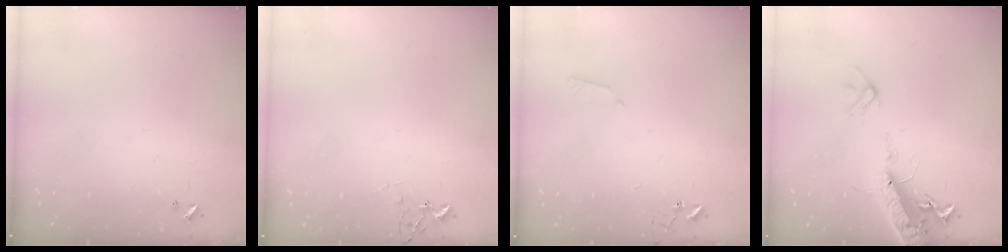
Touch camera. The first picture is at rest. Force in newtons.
{"total": 5.4, "press": 5.3, "slide": 0.8}
{"total": 4.1, "press": 4.0, "slide": 0.6}
{"total": 15.6, "press": 15.2, "slide": 3.5}